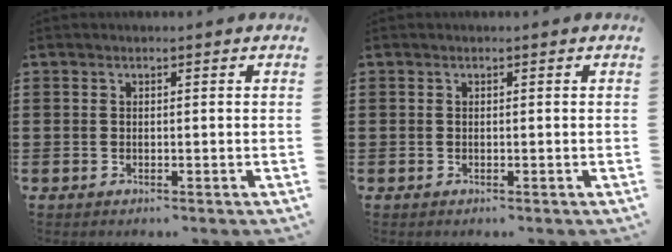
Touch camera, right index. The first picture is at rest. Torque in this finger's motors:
{"motor_torque": [0.00, 0.00, 0.00, 0.00]}